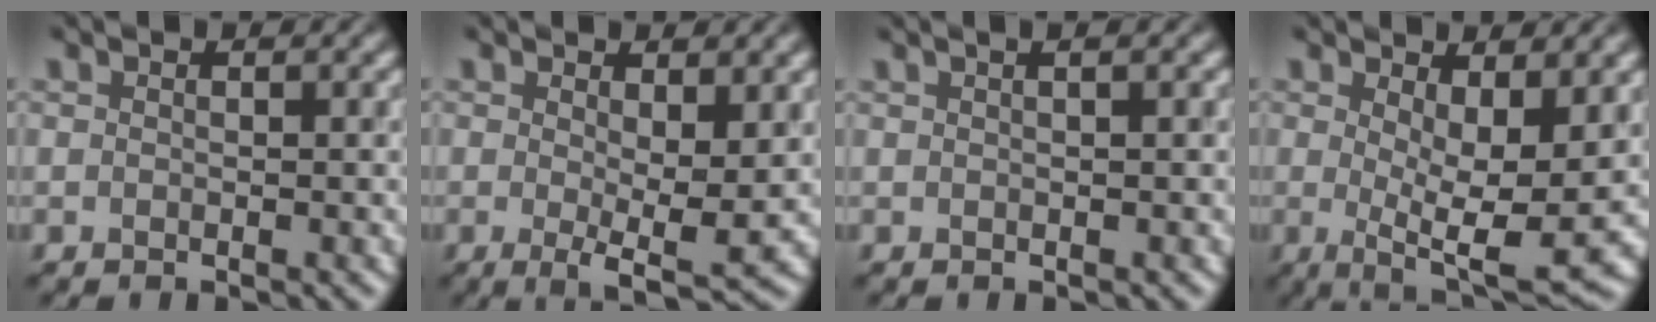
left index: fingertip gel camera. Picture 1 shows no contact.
{"total": 3.9, "force": [0.3, 1.0, 3.8], "torque": [-0.063, -0.012, 0.007]}
{"total": 2.1, "force": [1.3, 0.7, 1.4], "torque": [-0.011, 0.007, 0.001]}
{"total": 7.0, "force": [0.7, 2.1, 6.6], "torque": [-0.111, -0.017, 0.018]}